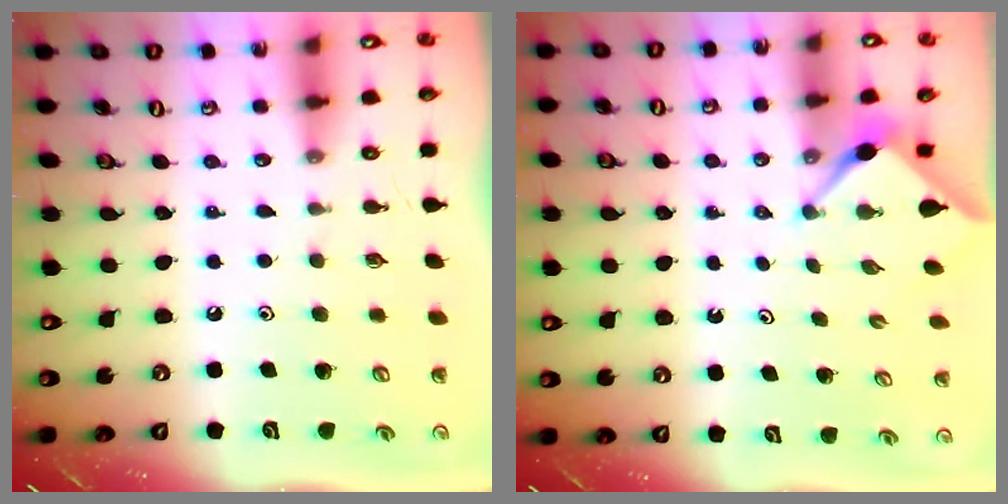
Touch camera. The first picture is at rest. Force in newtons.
{"total": 2.9, "press": 2.9, "slide": 0.3}